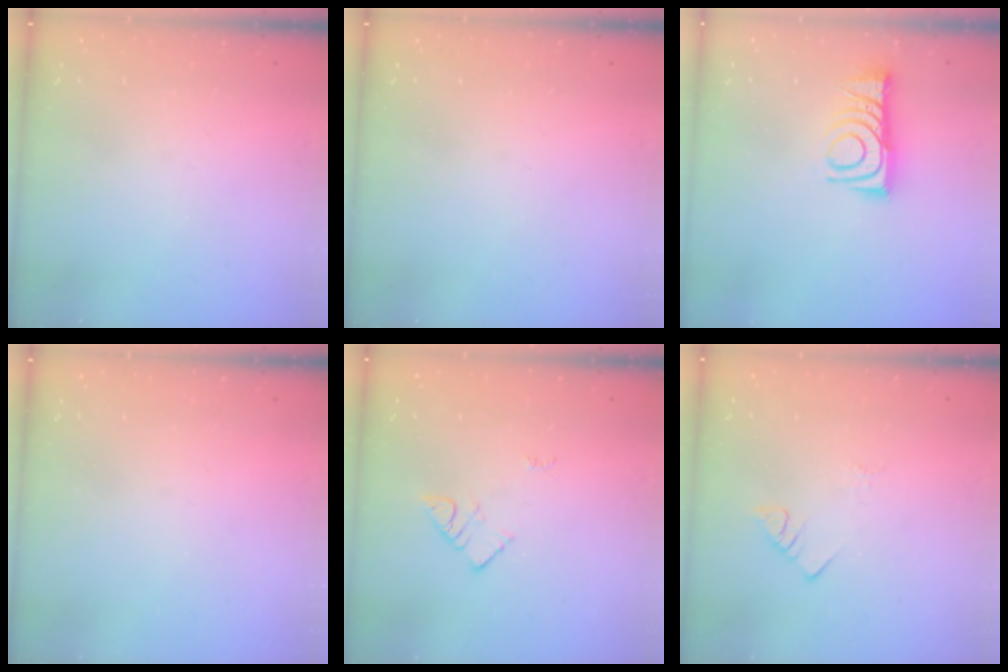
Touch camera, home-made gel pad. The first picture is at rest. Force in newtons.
{"total": 0.0}
{"total": 9.9, "press": 9.9, "slide": 0.8}
{"total": 0.0}
{"total": 3.0, "press": 3.0, "slide": 0.2}
{"total": 2.8, "press": 2.8, "slide": 0.4}